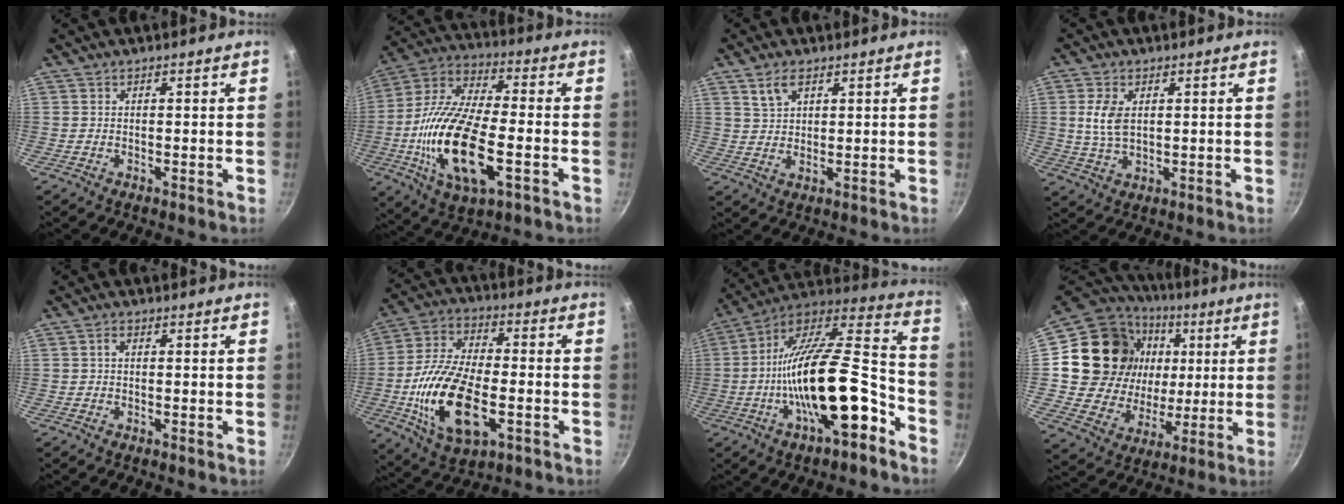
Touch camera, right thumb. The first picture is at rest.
{"total": 21.4, "force": [-4.9, 9.0, 18.7], "torque": [-0.362, 0.016, -0.103]}
{"total": 4.4, "force": [2.5, 2.2, 2.8], "torque": [-0.043, -0.007, 0.051]}
{"total": 6.3, "force": [1.3, 3.7, 5.0], "torque": [-0.098, -0.004, 0.027]}
{"total": 1.1, "force": [0.1, 0.7, 0.9], "torque": [-0.016, 0.006, 0.000]}
{"total": 19.2, "force": [-4.6, 9.6, 16.0], "torque": [-0.302, 0.015, -0.085]}
{"total": 25.1, "force": [-9.1, 9.0, 21.6], "torque": [-0.329, 0.054, -0.166]}
{"total": 23.1, "force": [4.5, 19.6, 11.4], "torque": [-0.190, 0.005, 0.086]}